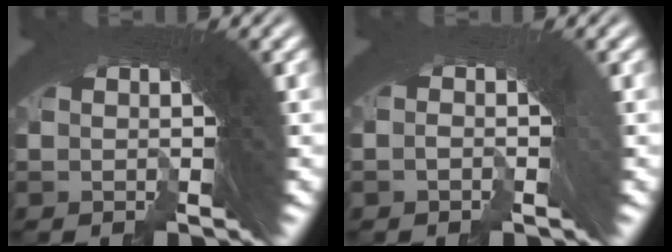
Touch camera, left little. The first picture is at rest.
{"total": 1.4, "force": [-1.3, -0.3, 0.3], "torque": [0.009, 0.014, -0.027]}